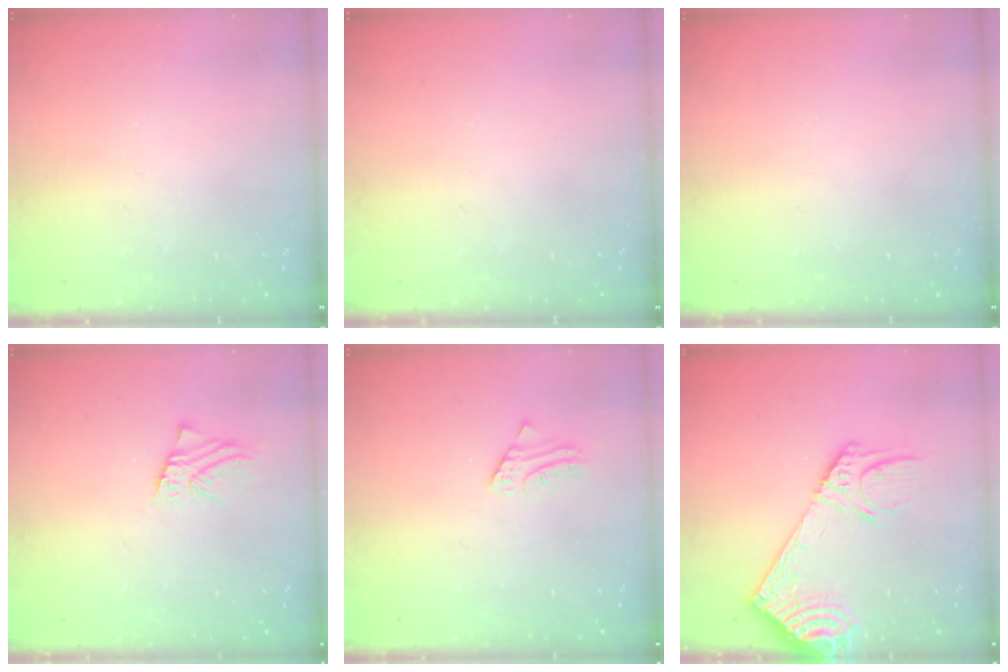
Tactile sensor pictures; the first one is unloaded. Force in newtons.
{"total": 0.0}
{"total": 0.0}
{"total": 1.5, "press": 1.5, "slide": 0.0}
{"total": 1.7, "press": 1.7, "slide": 0.2}
{"total": 13.4, "press": 13.1, "slide": 2.9}